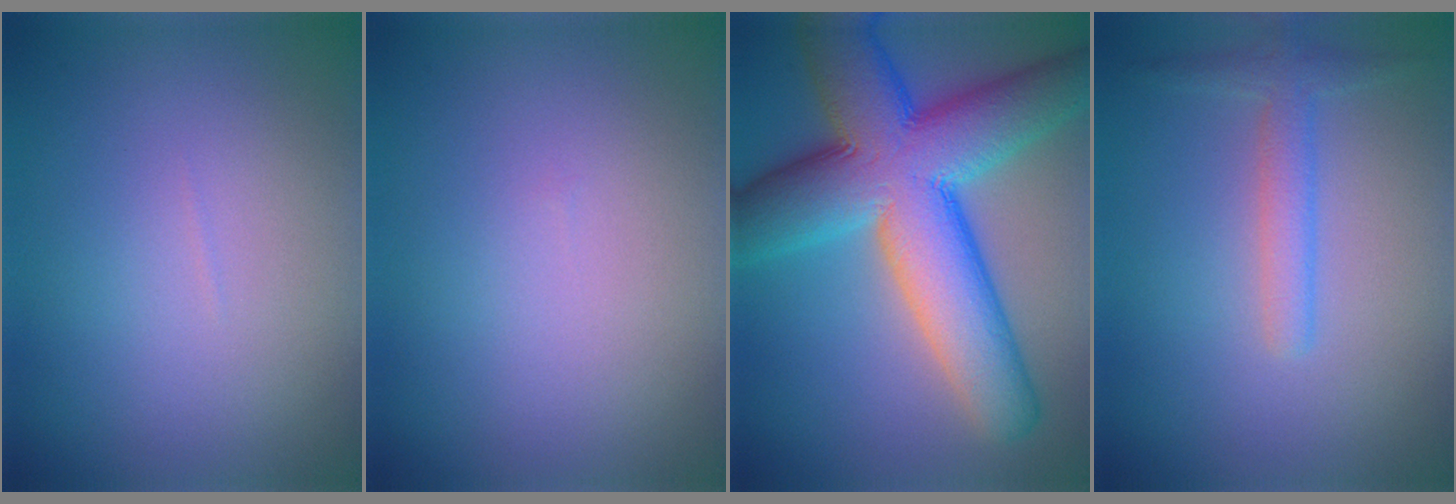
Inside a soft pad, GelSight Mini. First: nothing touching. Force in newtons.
{"total": 0.0}
{"total": 13.8, "press": 13.8, "slide": 0.6}
{"total": 2.2, "press": 2.2, "slide": 0.1}